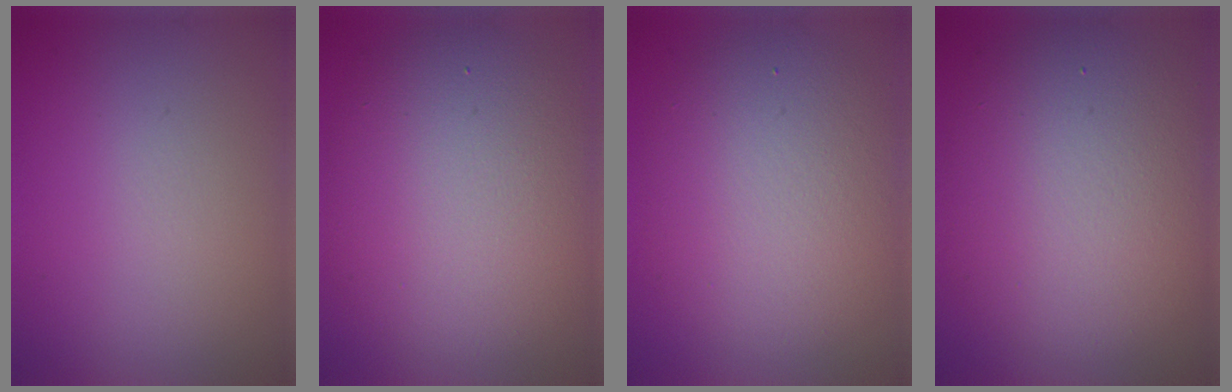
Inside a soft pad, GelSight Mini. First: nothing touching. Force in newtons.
{"total": 10.5, "press": 10.5, "slide": 0.5}
{"total": 7.9, "press": 7.9, "slide": 0.4}
{"total": 10.3, "press": 10.3, "slide": 0.5}